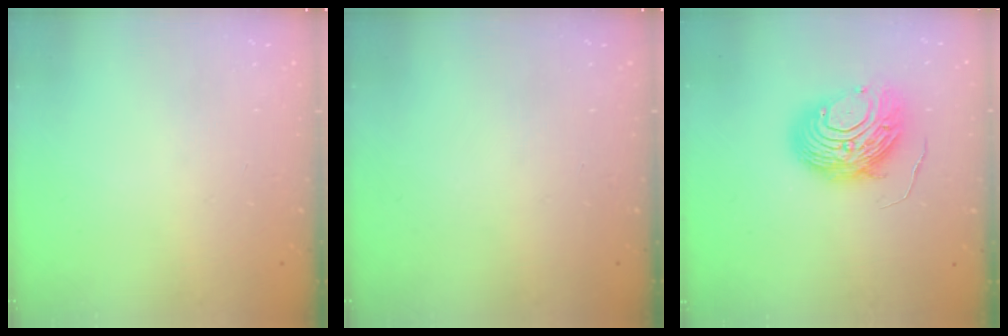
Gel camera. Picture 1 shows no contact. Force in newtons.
{"total": 0.0}
{"total": 10.8, "press": 10.8, "slide": 1.0}